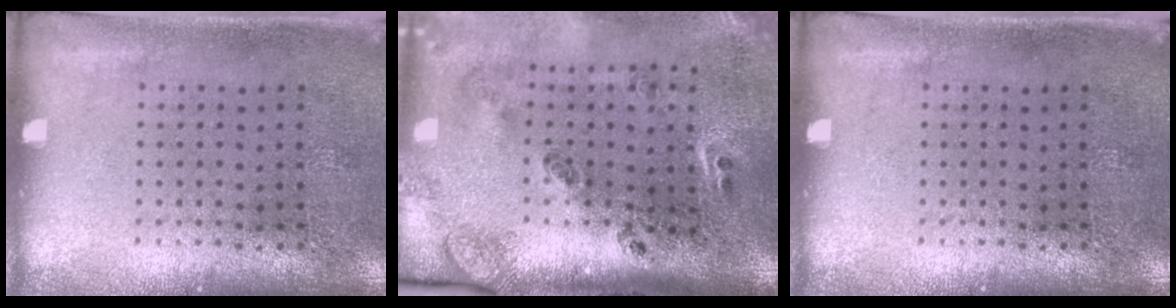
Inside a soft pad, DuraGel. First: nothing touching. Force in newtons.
{"total": 3.1, "press": 1.8, "slide": 2.5}
{"total": 0.0}